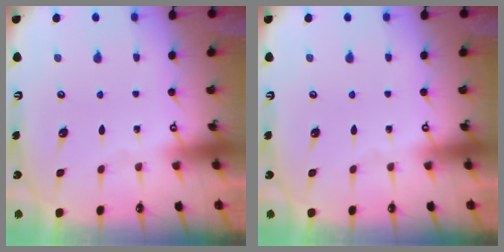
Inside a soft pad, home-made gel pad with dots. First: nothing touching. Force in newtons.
{"total": 0.0}